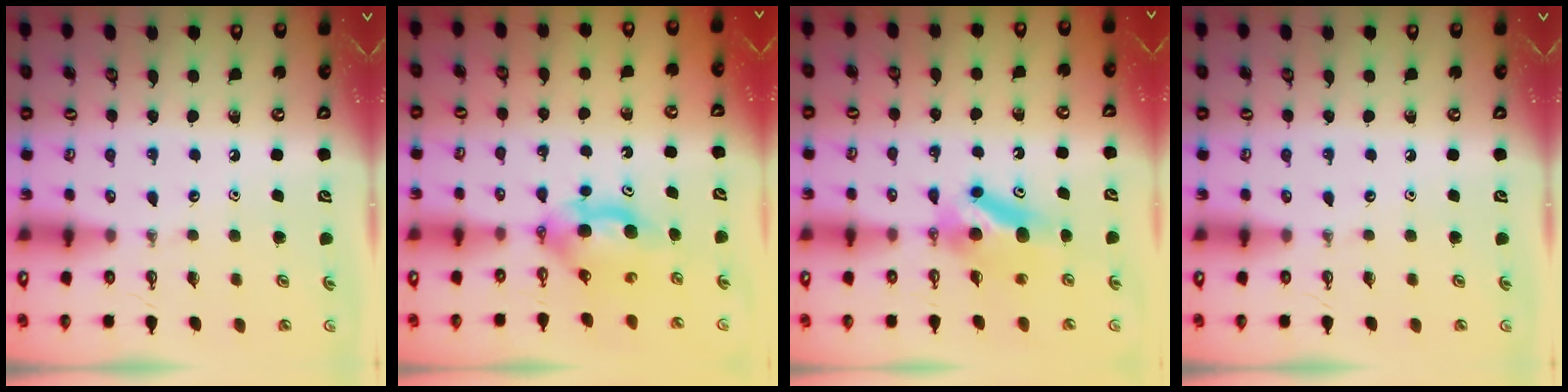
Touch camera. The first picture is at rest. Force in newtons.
{"total": 5.7, "press": 5.5, "slide": 1.8}
{"total": 7.7, "press": 6.1, "slide": 4.7}
{"total": 0.0}